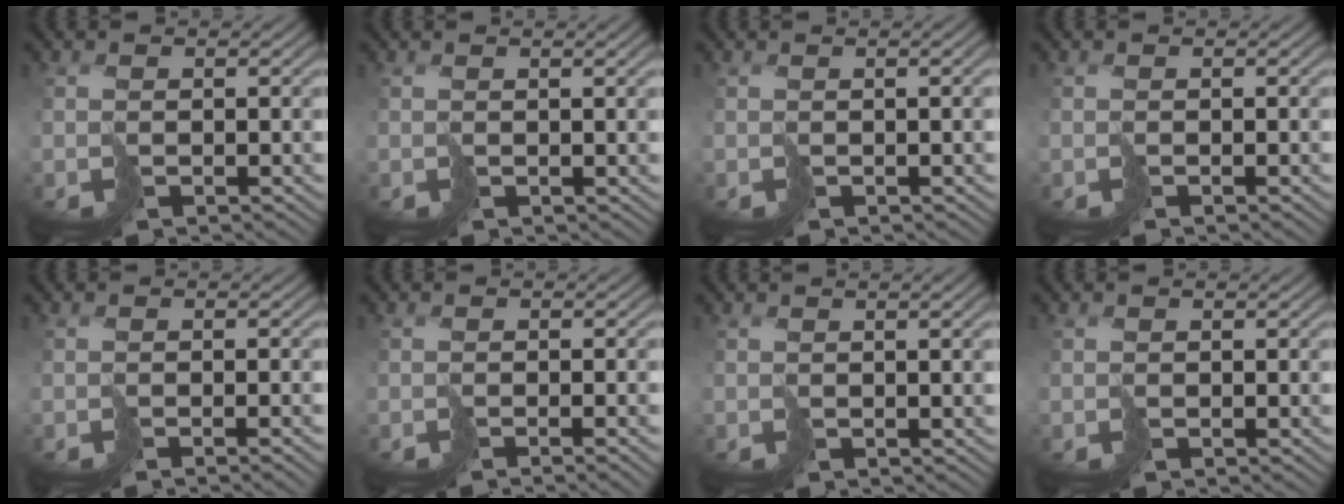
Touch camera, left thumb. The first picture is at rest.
{"total": 2.2, "force": [0.4, 0.5, 2.1], "torque": [-0.027, 0.006, 0.006]}
{"total": 3.2, "force": [0.0, 0.9, 3.1], "torque": [-0.037, 0.001, 0.000]}
{"total": 0.5, "force": [-0.2, -0.1, 0.5], "torque": [-0.006, 0.002, -0.008]}
{"total": 2.0, "force": [-0.8, 0.3, 1.8], "torque": [-0.015, 0.000, -0.022]}
{"total": 2.6, "force": [-1.0, 0.5, 2.4], "torque": [-0.021, 0.000, -0.022]}
{"total": 3.1, "force": [0.3, 0.8, 3.0], "torque": [-0.037, 0.005, 0.005]}
{"total": 0.0}